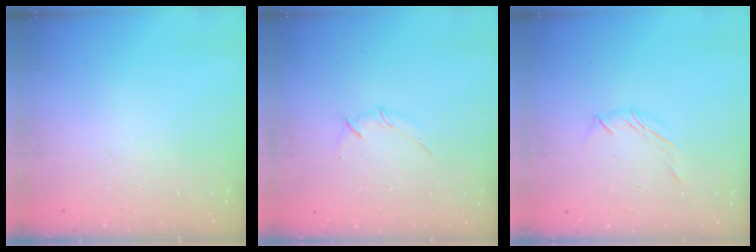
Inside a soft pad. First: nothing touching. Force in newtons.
{"total": 3.0, "press": 2.9, "slide": 0.8}
{"total": 4.4, "press": 4.3, "slide": 0.8}